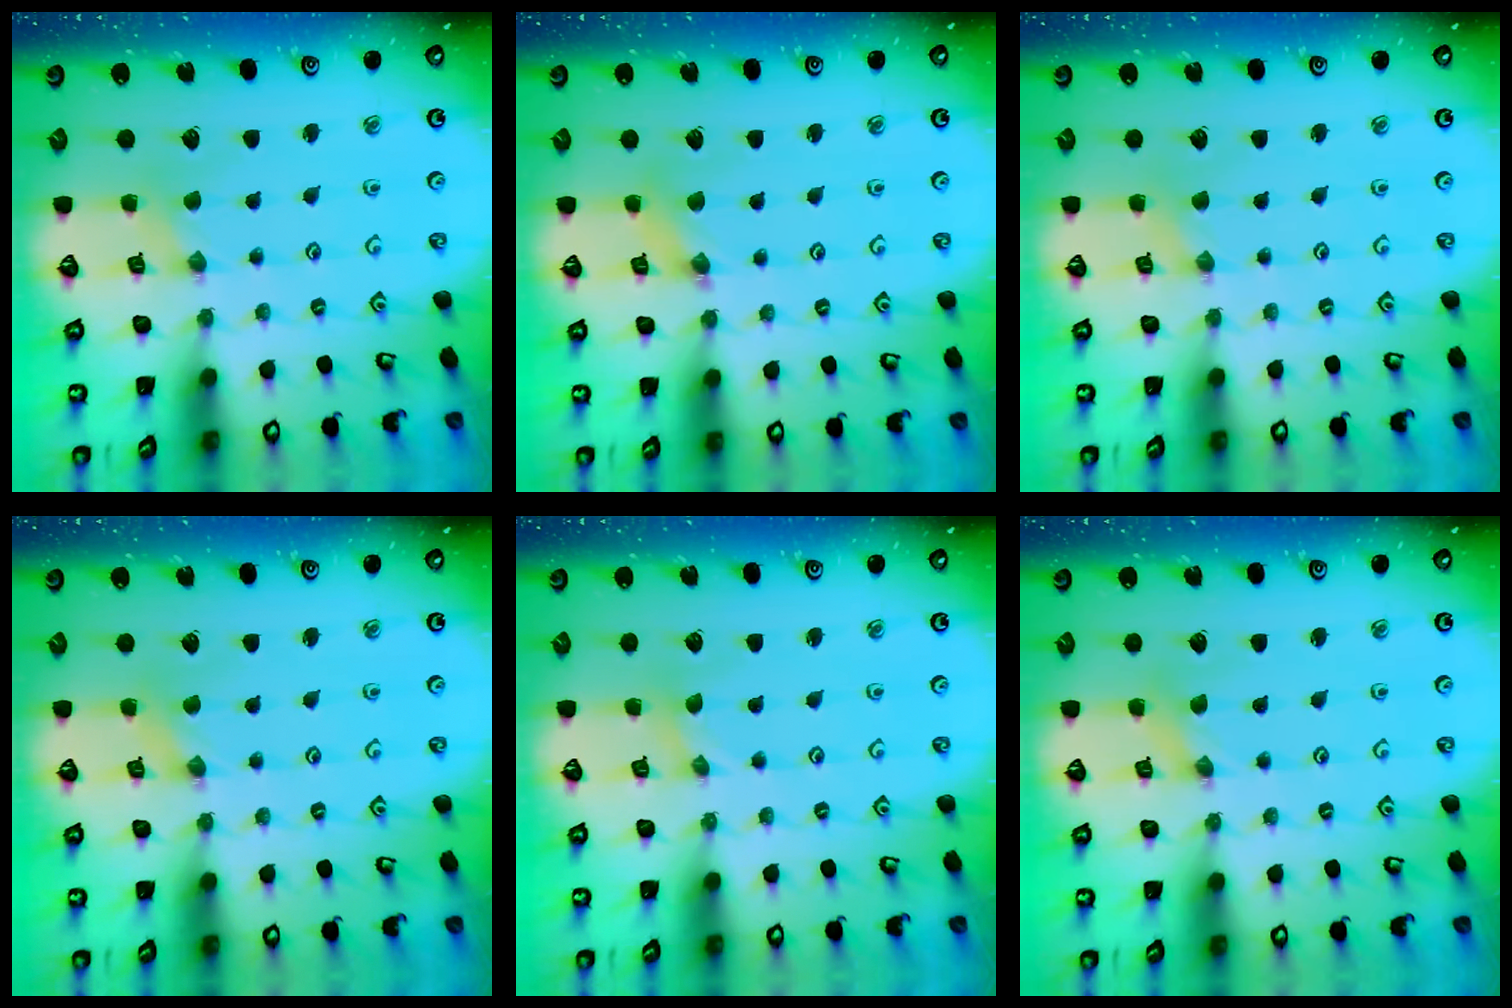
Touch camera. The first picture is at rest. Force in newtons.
{"total": 1.8, "press": 1.8, "slide": 0.3}
{"total": 0.6, "press": 0.6, "slide": 0.1}
{"total": 0.0}
{"total": 0.0}
{"total": 0.0}